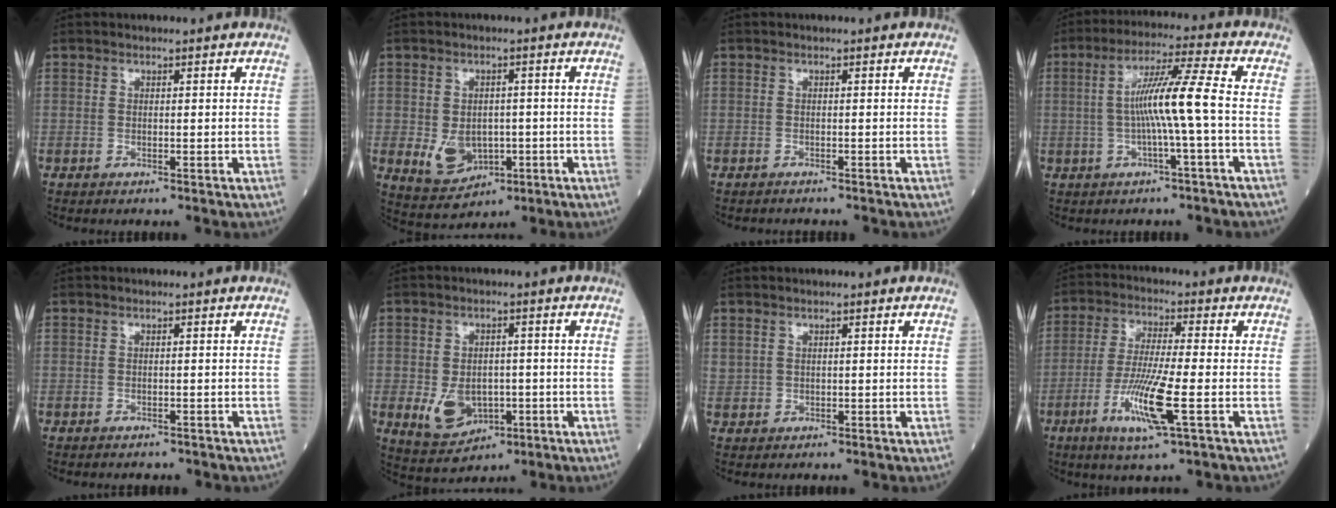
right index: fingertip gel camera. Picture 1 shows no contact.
{"total": 6.7, "force": [-1.6, 4.9, 4.3], "torque": [-0.074, 0.000, -0.011]}
{"total": 1.8, "force": [-1.7, 0.4, 0.3], "torque": [-0.011, -0.002, -0.022]}
{"total": 8.6, "force": [-0.8, -1.2, 8.5], "torque": [-0.156, 0.014, -0.016]}
{"total": 2.2, "force": [-2.0, 0.9, 0.5], "torque": [-0.013, -0.002, -0.021]}
{"total": 7.2, "force": [-2.0, 5.0, 4.8], "torque": [-0.085, -0.001, -0.019]}
{"total": 1.1, "force": [0.7, 0.9, 0.2], "torque": [0.000, 0.006, 0.014]}
{"total": 10.3, "force": [-3.5, 0.1, 9.6], "torque": [-0.195, -0.019, -0.070]}